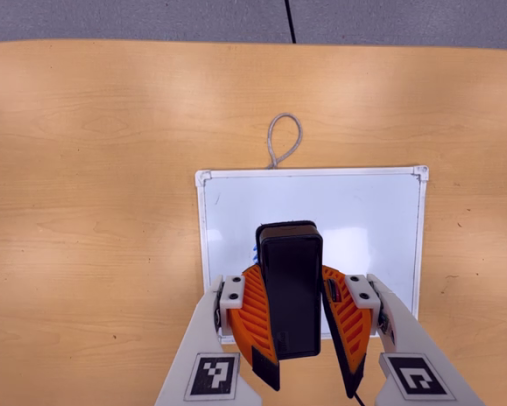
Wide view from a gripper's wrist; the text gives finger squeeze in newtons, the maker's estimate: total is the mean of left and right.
{"total": 10.9, "left": 10.7, "right": 11.1}